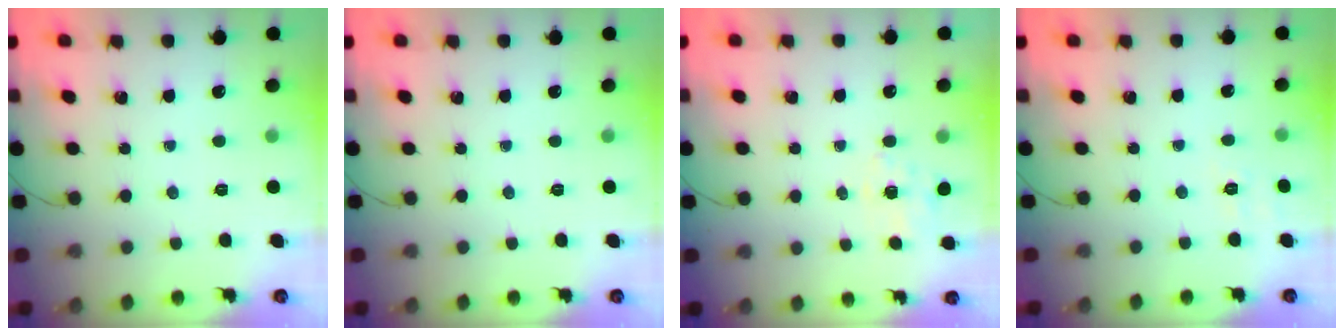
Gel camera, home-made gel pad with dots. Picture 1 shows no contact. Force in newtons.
{"total": 0.0}
{"total": 1.5, "press": 1.1, "slide": 1.0}
{"total": 5.9, "press": 5.6, "slide": 1.9}